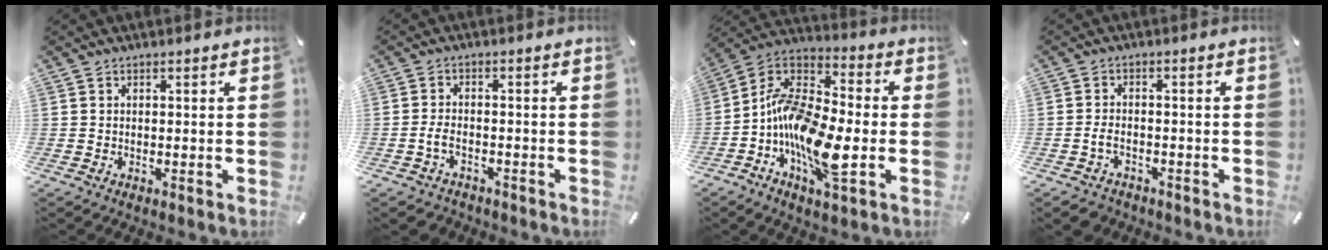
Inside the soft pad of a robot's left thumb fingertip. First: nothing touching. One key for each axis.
{"total": 3.5, "fx": -1.7, "fy": 2.2, "fz": 2.1, "tx": -0.051, "ty": 0.006, "tz": -0.034}
{"total": 15.2, "fx": -5.7, "fy": 7.2, "fz": 12.2, "tx": -0.260, "ty": 0.012, "tz": -0.107}
{"total": 3.1, "fx": -1.6, "fy": 2.1, "fz": 1.6, "tx": -0.036, "ty": 0.008, "tz": -0.033}